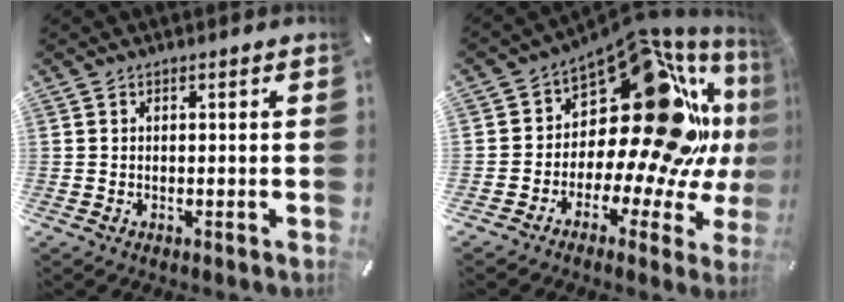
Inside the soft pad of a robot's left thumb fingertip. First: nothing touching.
{"total": 26.2, "force": [9.6, 13.9, 20.0], "torque": [-0.278, -0.109, 0.174]}